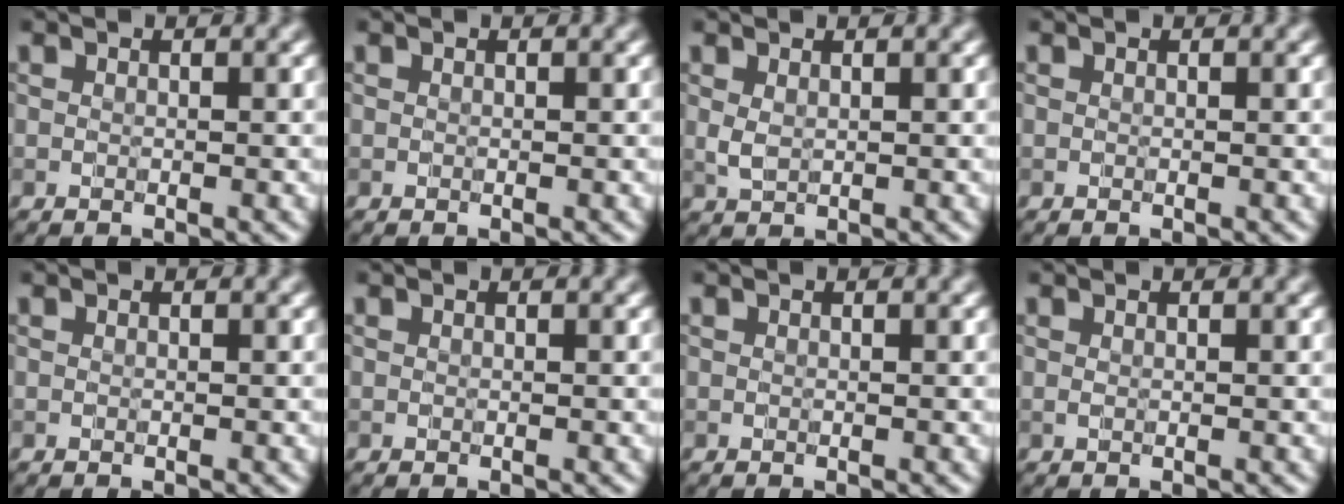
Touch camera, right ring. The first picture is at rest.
{"total": 0.0}
{"total": 0.9, "force": [0.4, 0.5, 0.7], "torque": [-0.018, -0.003, 0.012]}
{"total": 0.0}
{"total": 0.0}
{"total": 0.0}
{"total": 0.0}
{"total": 0.0}